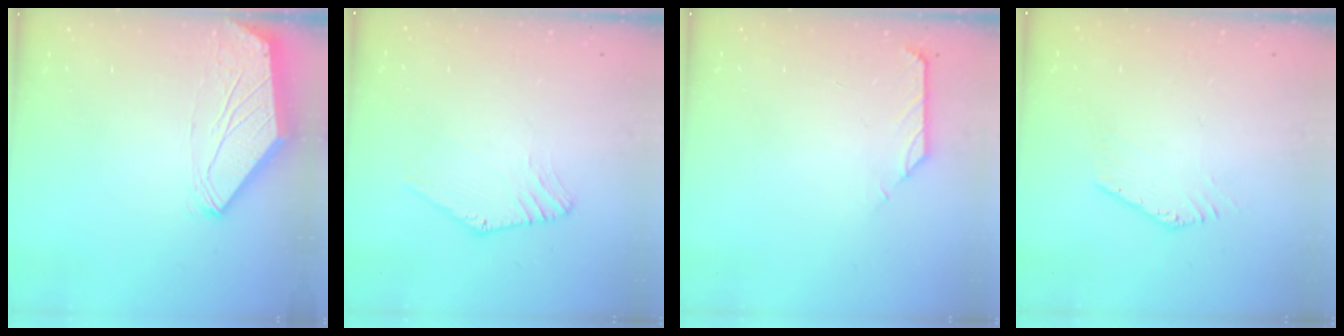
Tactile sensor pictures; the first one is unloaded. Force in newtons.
{"total": 2.7, "press": 2.7, "slide": 0.1}
{"total": 1.5, "press": 1.4, "slide": 0.6}
{"total": 1.5, "press": 1.5, "slide": 0.4}